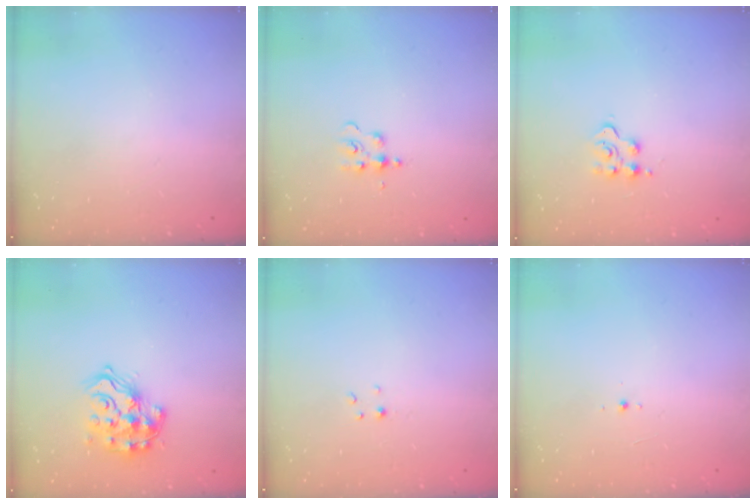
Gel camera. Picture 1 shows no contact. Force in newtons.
{"total": 4.0, "press": 3.9, "slide": 0.5}
{"total": 4.2, "press": 4.1, "slide": 0.5}
{"total": 15.9, "press": 15.8, "slide": 1.1}
{"total": 1.1, "press": 1.1, "slide": 0.2}
{"total": 2.7, "press": 2.5, "slide": 0.8}